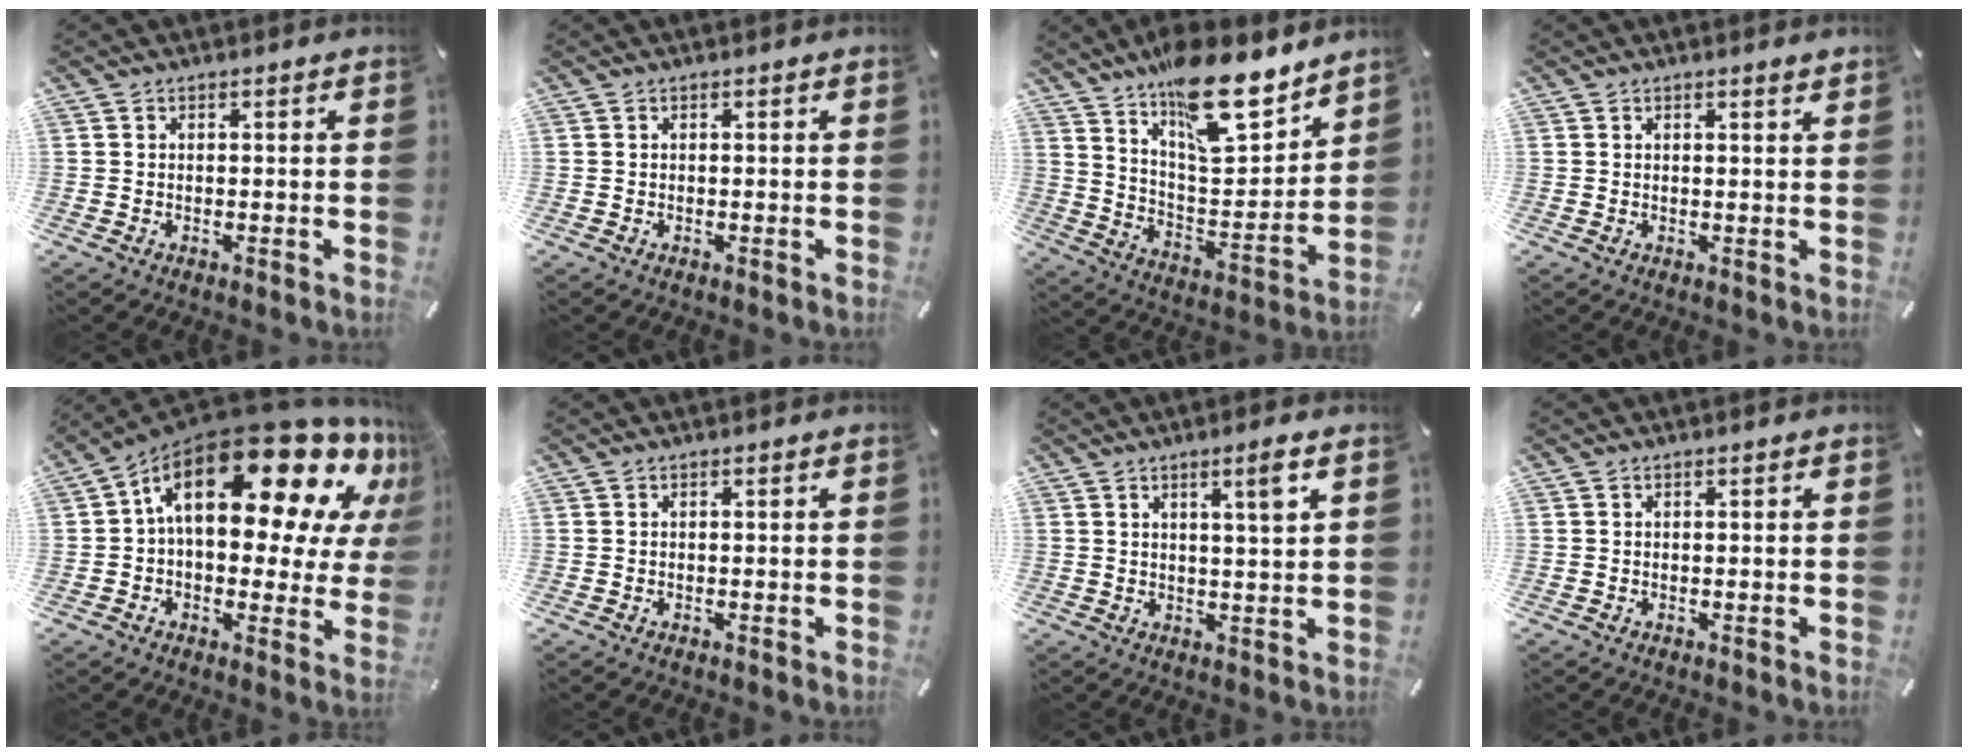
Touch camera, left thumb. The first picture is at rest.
{"total": 0.0}
{"total": 18.6, "force": [14.1, 6.6, 10.2], "torque": [-0.160, -0.101, 0.241]}
{"total": 1.0, "force": [0.8, 0.0, 0.6], "torque": [-0.013, -0.002, 0.015]}
{"total": 25.6, "force": [10.9, 12.5, 19.5], "torque": [-0.309, -0.074, 0.182]}
{"total": 0.0}
{"total": 4.8, "force": [2.4, 0.0, 4.1], "torque": [-0.069, -0.007, 0.034]}
{"total": 0.0}